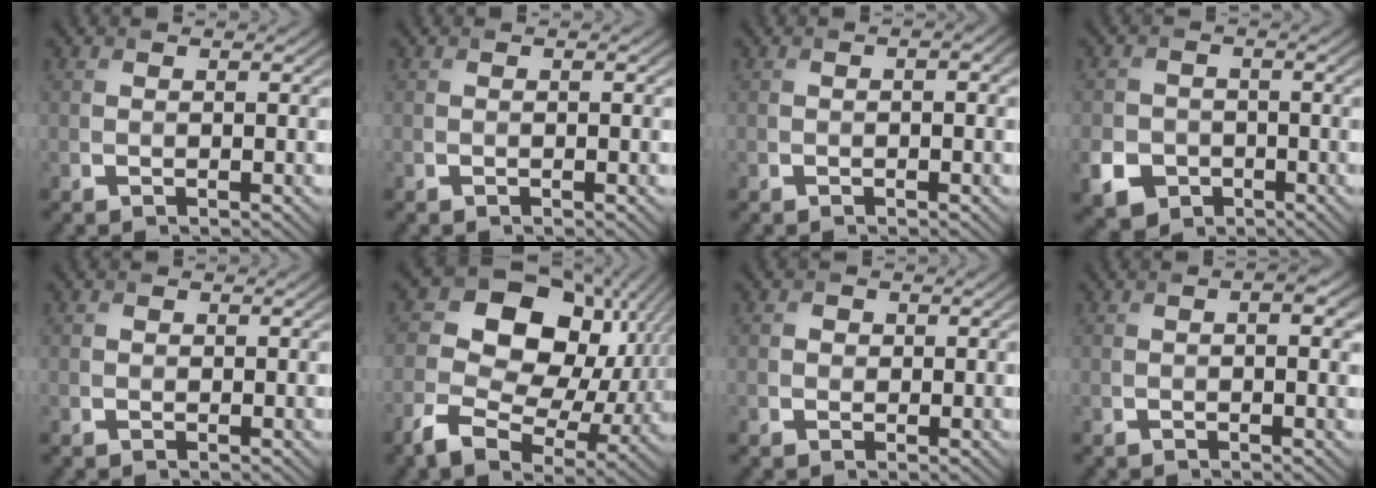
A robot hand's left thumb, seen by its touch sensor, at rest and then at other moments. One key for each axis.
{"total": 0.0}
{"total": 2.1, "fx": -0.1, "fy": 1.0, "fz": 1.8, "tx": -0.029, "ty": 0.004, "tz": 0.001}
{"total": 5.6, "fx": -2.5, "fy": 4.7, "fz": 2.0, "tx": -0.042, "ty": -0.013, "tz": -0.060}
{"total": 0.5, "fx": -0.2, "fy": 0.5, "fz": 0.1, "tx": -0.004, "ty": -0.002, "tz": -0.008}
{"total": 15.6, "fx": -0.5, "fy": 11.0, "fz": 11.1, "tx": -0.192, "ty": -0.027, "tz": -0.008}
{"total": 1.3, "fx": -0.3, "fy": 1.2, "fz": 0.2, "tx": -0.002, "ty": -0.001, "tz": -0.011}
{"total": 2.7, "fx": 0.2, "fy": 1.2, "fz": 2.4, "tx": -0.035, "ty": 0.005, "tz": 0.004}